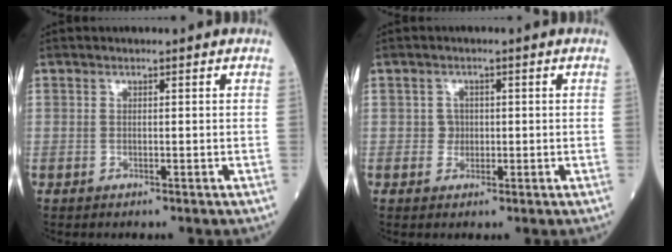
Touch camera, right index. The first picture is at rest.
{"total": 1.7, "force": [-0.2, 1.6, 0.2], "torque": [0.002, 0.005, -0.004]}